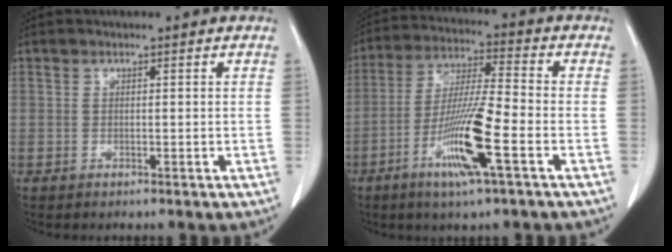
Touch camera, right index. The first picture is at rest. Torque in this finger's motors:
{"motor_torque": [1.44, -0.49, 0.32, 0.21]}